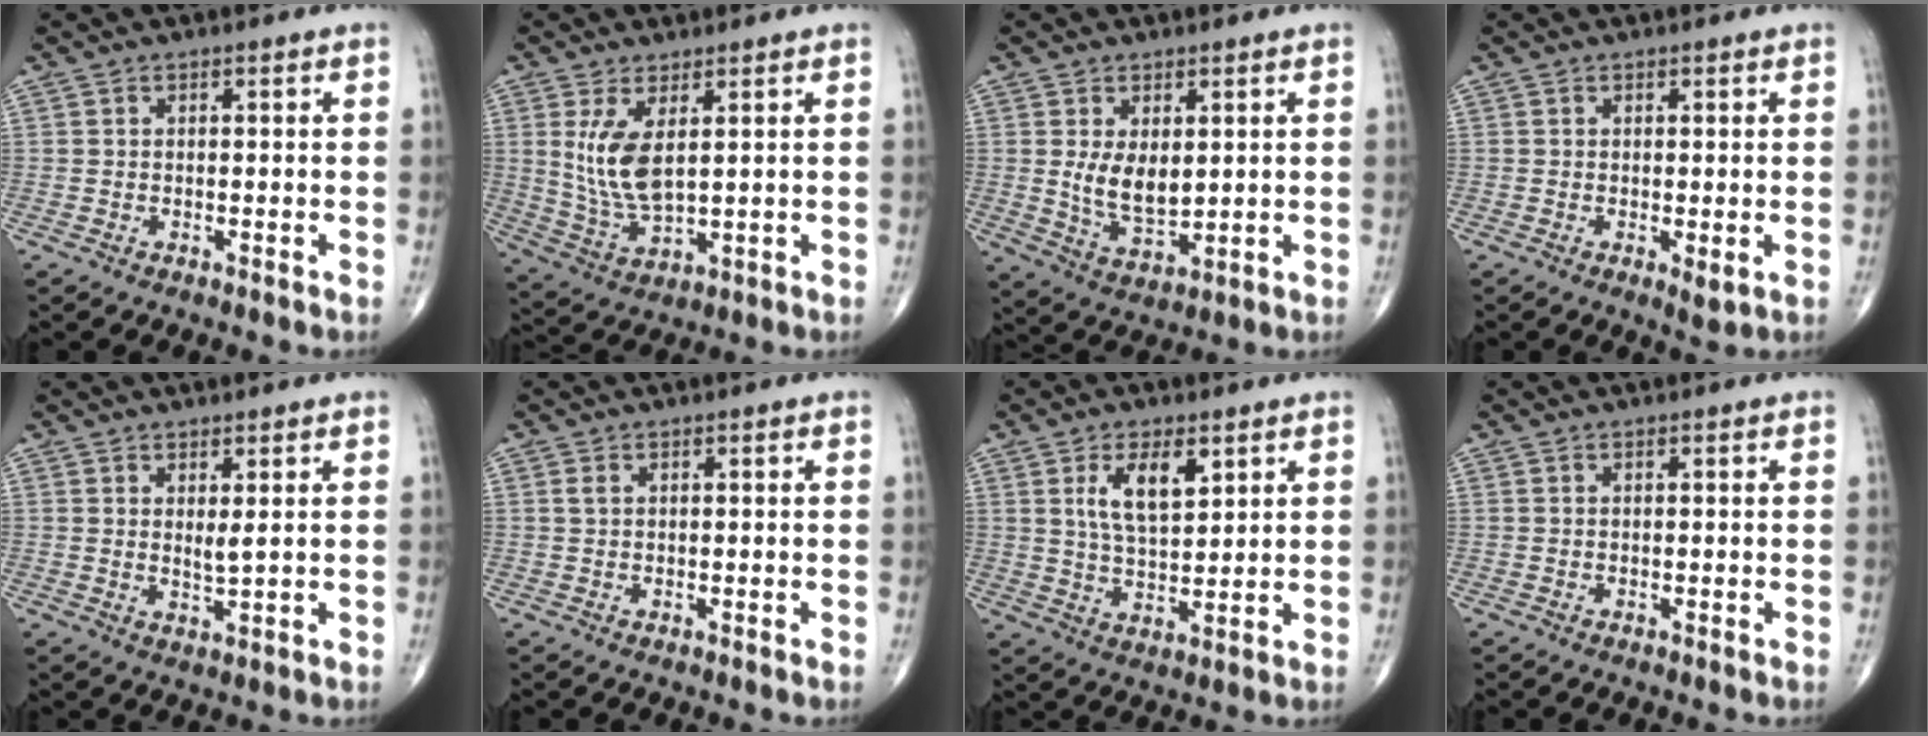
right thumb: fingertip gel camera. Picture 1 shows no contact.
{"total": 9.0, "force": [2.3, 3.8, 7.8], "torque": [-0.158, -0.022, 0.059]}
{"total": 7.5, "force": [1.2, 4.2, 6.0], "torque": [-0.093, -0.022, 0.035]}
{"total": 2.0, "force": [-0.2, 0.6, 1.9], "torque": [-0.031, -0.008, -0.002]}
{"total": 2.3, "force": [0.9, 0.4, 2.1], "torque": [-0.040, -0.014, 0.017]}
{"total": 0.9, "force": [0.4, 0.6, 0.6], "torque": [-0.016, 0.006, 0.009]}
{"total": 8.5, "force": [3.5, 3.8, 6.7], "torque": [-0.105, -0.020, 0.069]}
{"total": 0.0}